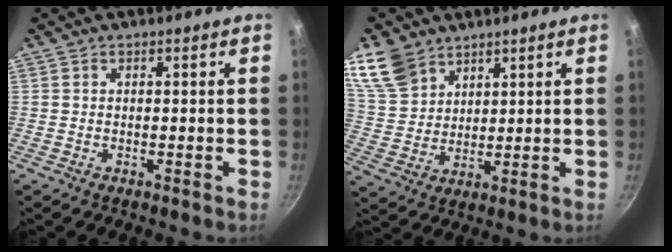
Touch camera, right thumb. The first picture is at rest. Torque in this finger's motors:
{"motor_torque": [-0.33, 0.38, -0.02, 0.16, 0.04]}